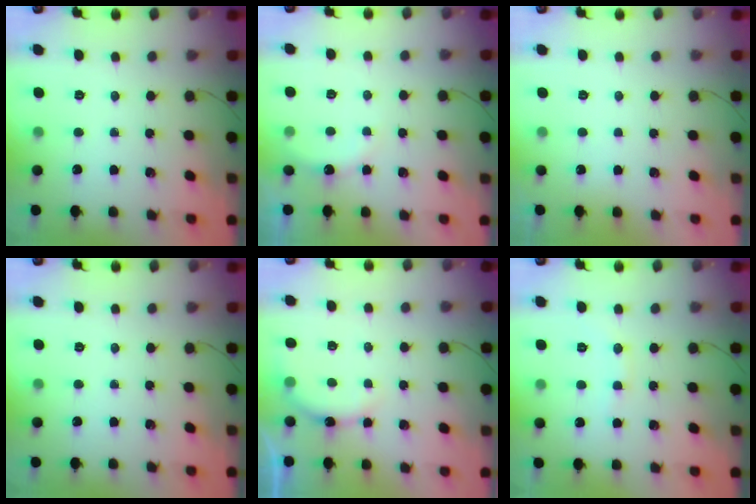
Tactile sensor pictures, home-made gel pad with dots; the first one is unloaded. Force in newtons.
{"total": 7.4, "press": 7.3, "slide": 1.4}
{"total": 2.8, "press": 2.8, "slide": 0.1}
{"total": 0.0}
{"total": 6.2, "press": 6.2, "slide": 0.7}
{"total": 5.9, "press": 5.9, "slide": 0.9}